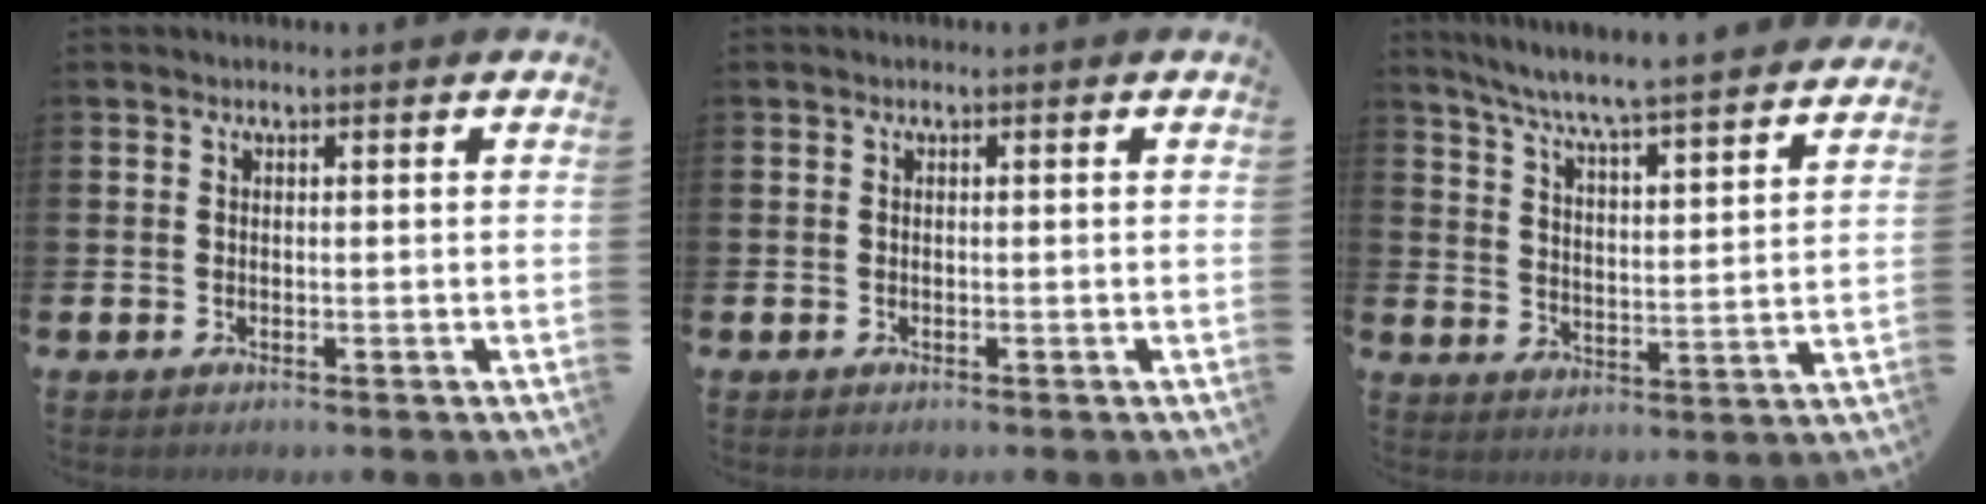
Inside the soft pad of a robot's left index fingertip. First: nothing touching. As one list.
[{"total": 0.0}, {"total": 7.0, "force": [6.6, -0.2, 2.2], "torque": [-0.074, -0.056, 0.111]}]